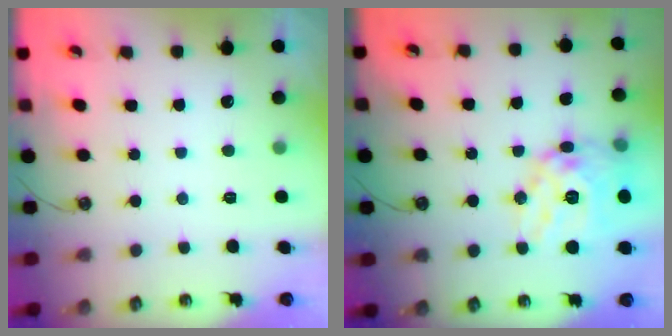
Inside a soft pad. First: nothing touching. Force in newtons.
{"total": 18.3, "press": 18.2, "slide": 1.7}